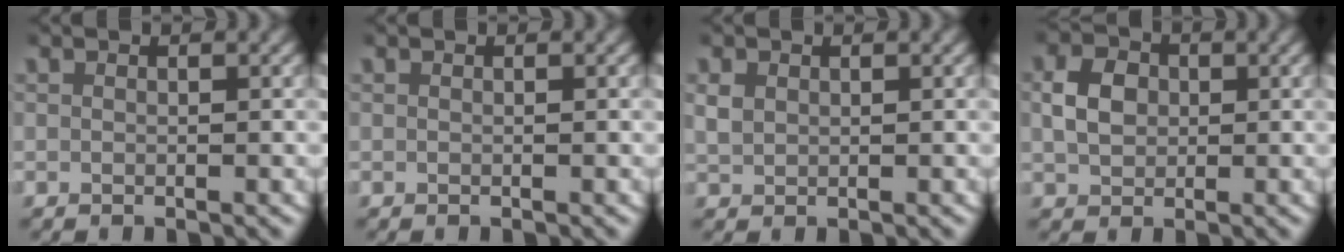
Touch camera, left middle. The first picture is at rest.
{"total": 0.0}
{"total": 1.7, "force": [0.5, 1.4, 0.8], "torque": [-0.024, -0.001, 0.017]}
{"total": 3.4, "force": [0.3, 2.8, 2.0], "torque": [-0.032, 0.002, 0.010]}